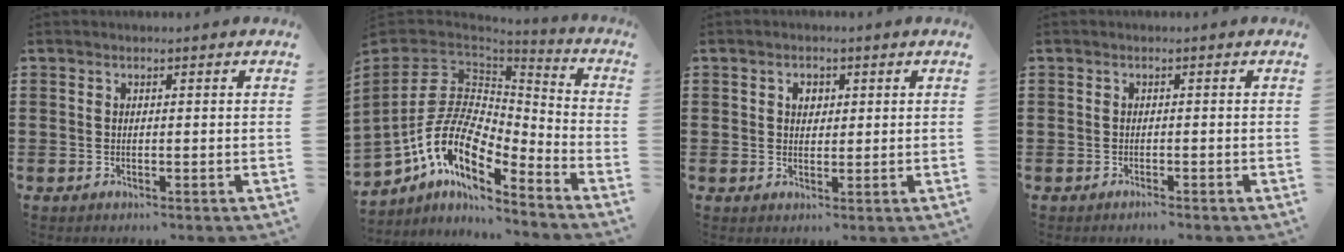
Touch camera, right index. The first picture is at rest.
{"total": 12.5, "force": [-5.9, 6.7, 8.8], "torque": [-0.203, 0.001, -0.119]}
{"total": 2.1, "force": [0.6, 1.6, 1.2], "torque": [-0.028, 0.011, 0.010]}
{"total": 0.7, "force": [-0.7, 0.2, 0.1], "torque": [-0.004, 0.001, -0.015]}